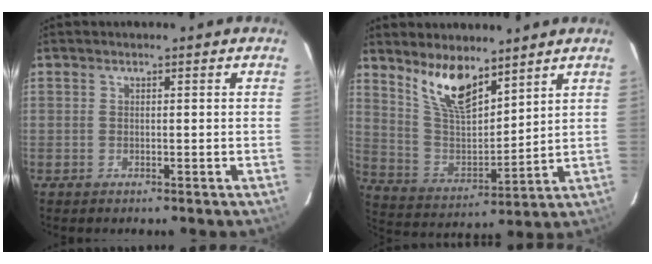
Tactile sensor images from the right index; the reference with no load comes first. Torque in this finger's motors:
{"motor_torque": [0.34, 0.35, 0.41, 0.11]}